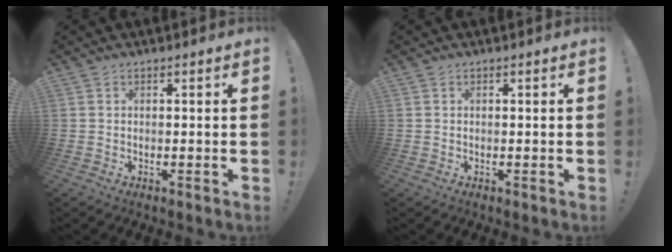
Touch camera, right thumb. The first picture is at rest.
{"total": 0.0}